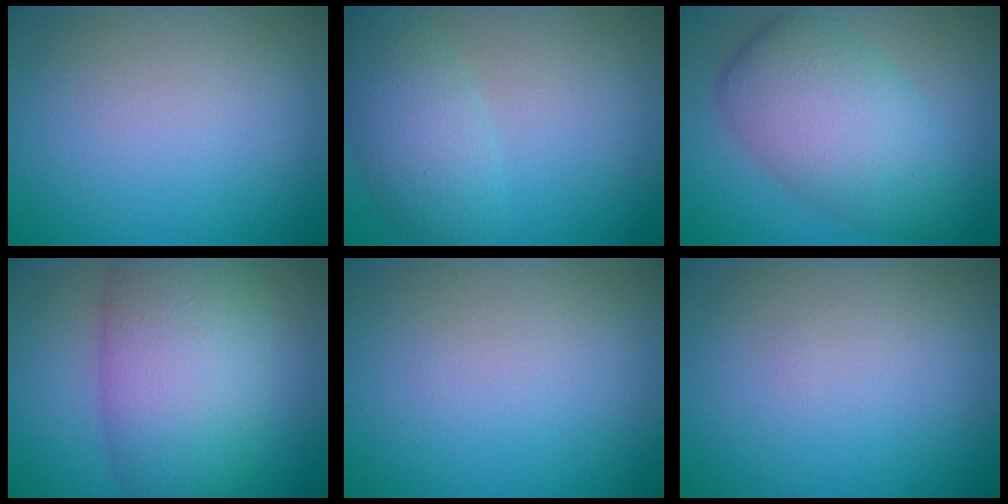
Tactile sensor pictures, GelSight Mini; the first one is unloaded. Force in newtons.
{"total": 4.5, "press": 4.5, "slide": 0.1}
{"total": 7.3, "press": 7.3, "slide": 0.4}
{"total": 9.9, "press": 9.9, "slide": 0.3}
{"total": 0.0}
{"total": 0.0}